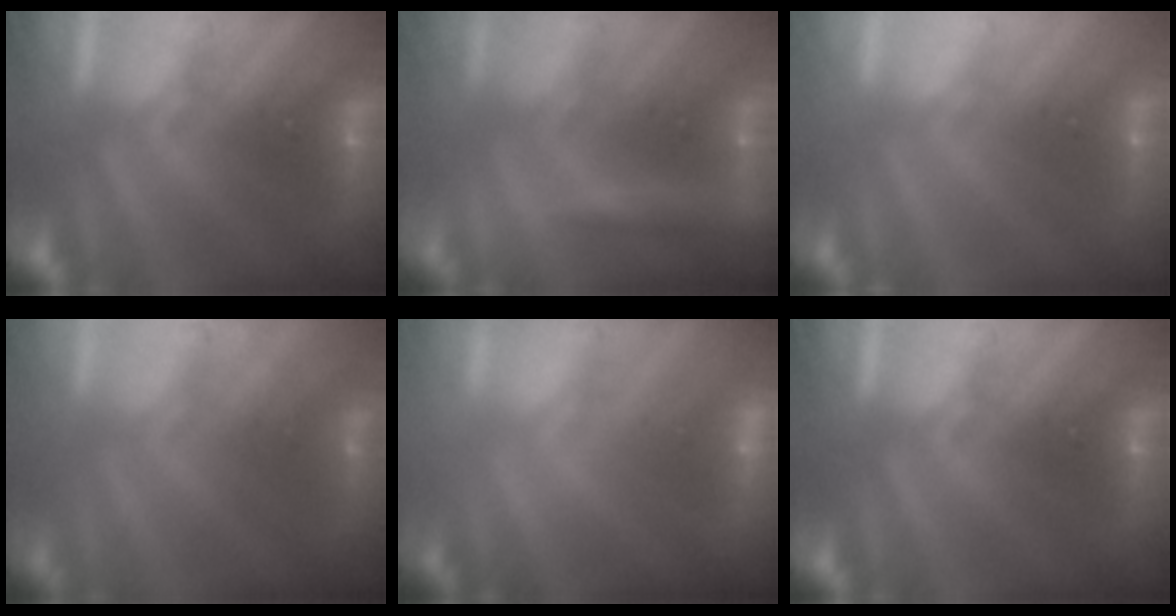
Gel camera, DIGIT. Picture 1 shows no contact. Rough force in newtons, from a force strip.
{"total": 2.1}
{"total": 2.8}
{"total": 1.6}
{"total": 2.8}
{"total": 0.0}